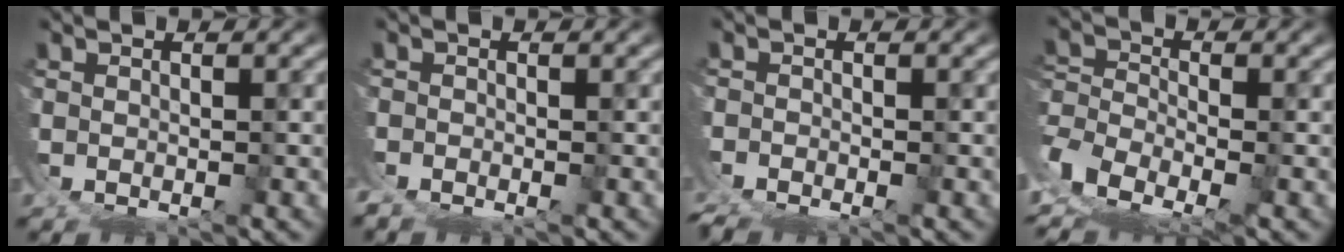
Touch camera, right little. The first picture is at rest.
{"total": 2.5, "force": [-1.3, -2.1, -0.6], "torque": [0.016, -0.019, -0.015]}
{"total": 2.2, "force": [-2.1, 0.4, -0.1], "torque": [0.002, -0.011, -0.040]}
{"total": 6.7, "force": [-3.8, 4.2, 3.5], "torque": [-0.094, -0.040, -0.062]}